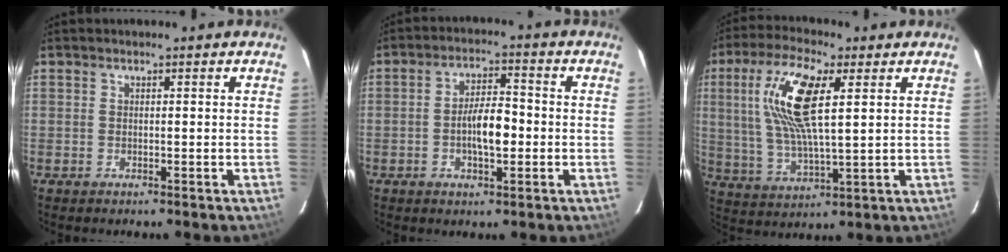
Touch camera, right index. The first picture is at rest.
{"total": 7.1, "force": [-1.4, 2.6, 6.5], "torque": [-0.119, 0.006, -0.021]}
{"total": 14.7, "force": [4.4, 4.3, 13.3], "torque": [-0.263, 0.010, 0.087]}